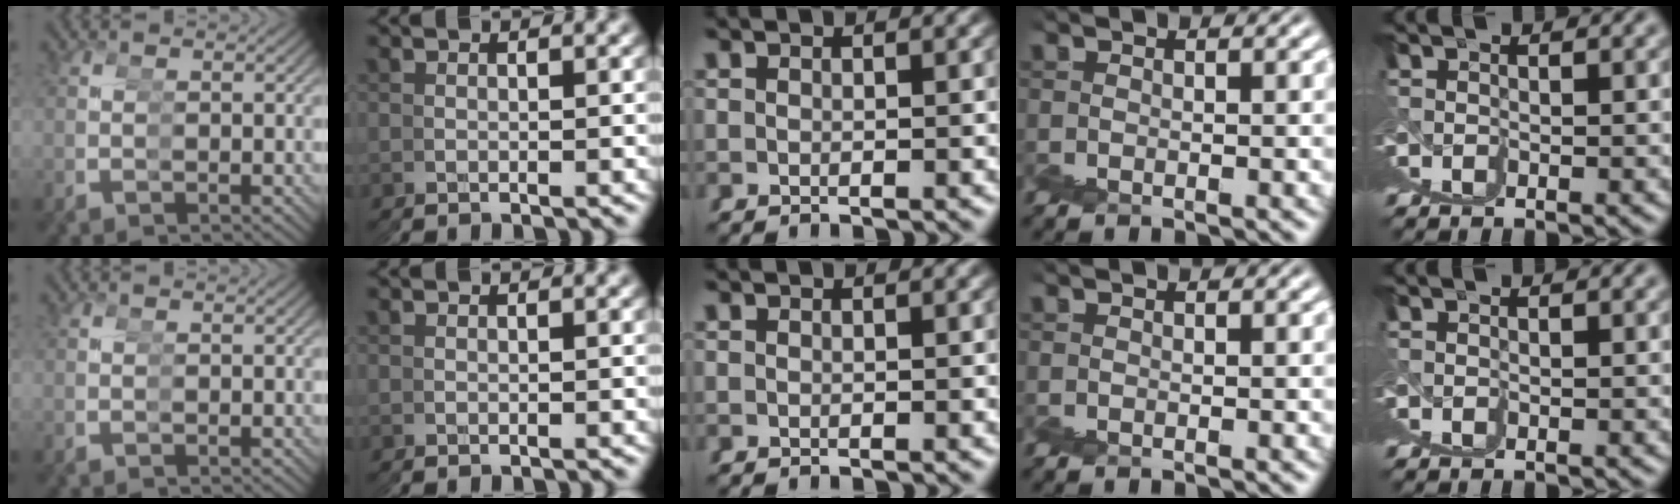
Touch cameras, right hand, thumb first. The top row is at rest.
{}